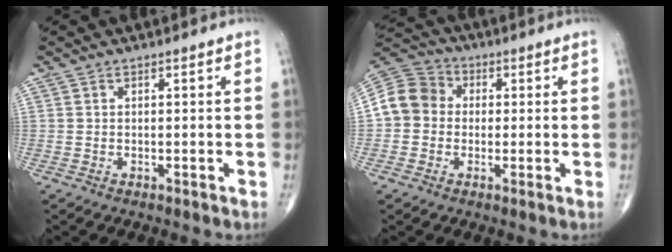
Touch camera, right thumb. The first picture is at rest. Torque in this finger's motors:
{"motor_torque": [-0.49, 0.57, 0.31, -0.32, 0.05]}